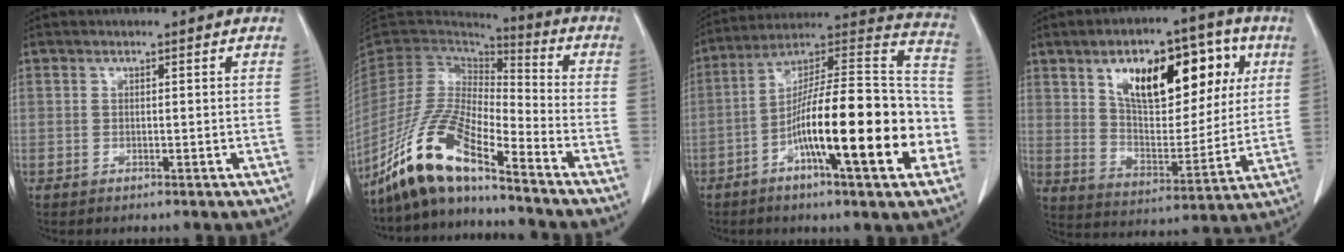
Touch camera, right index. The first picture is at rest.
{"total": 14.4, "force": [-10.5, 2.2, 9.6], "torque": [-0.195, -0.009, -0.199]}
{"total": 23.5, "force": [-7.1, 3.3, 22.2], "torque": [-0.306, 0.012, -0.114]}
{"total": 18.4, "force": [7.3, 8.4, 14.6], "torque": [-0.222, 0.028, 0.121]}